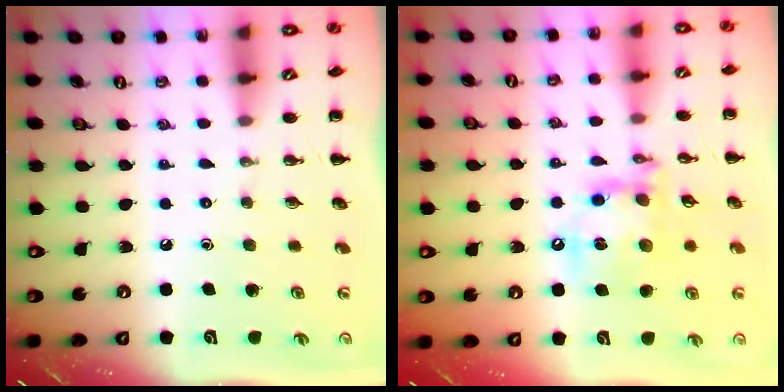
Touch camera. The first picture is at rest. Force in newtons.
{"total": 14.7, "press": 14.5, "slide": 2.3}